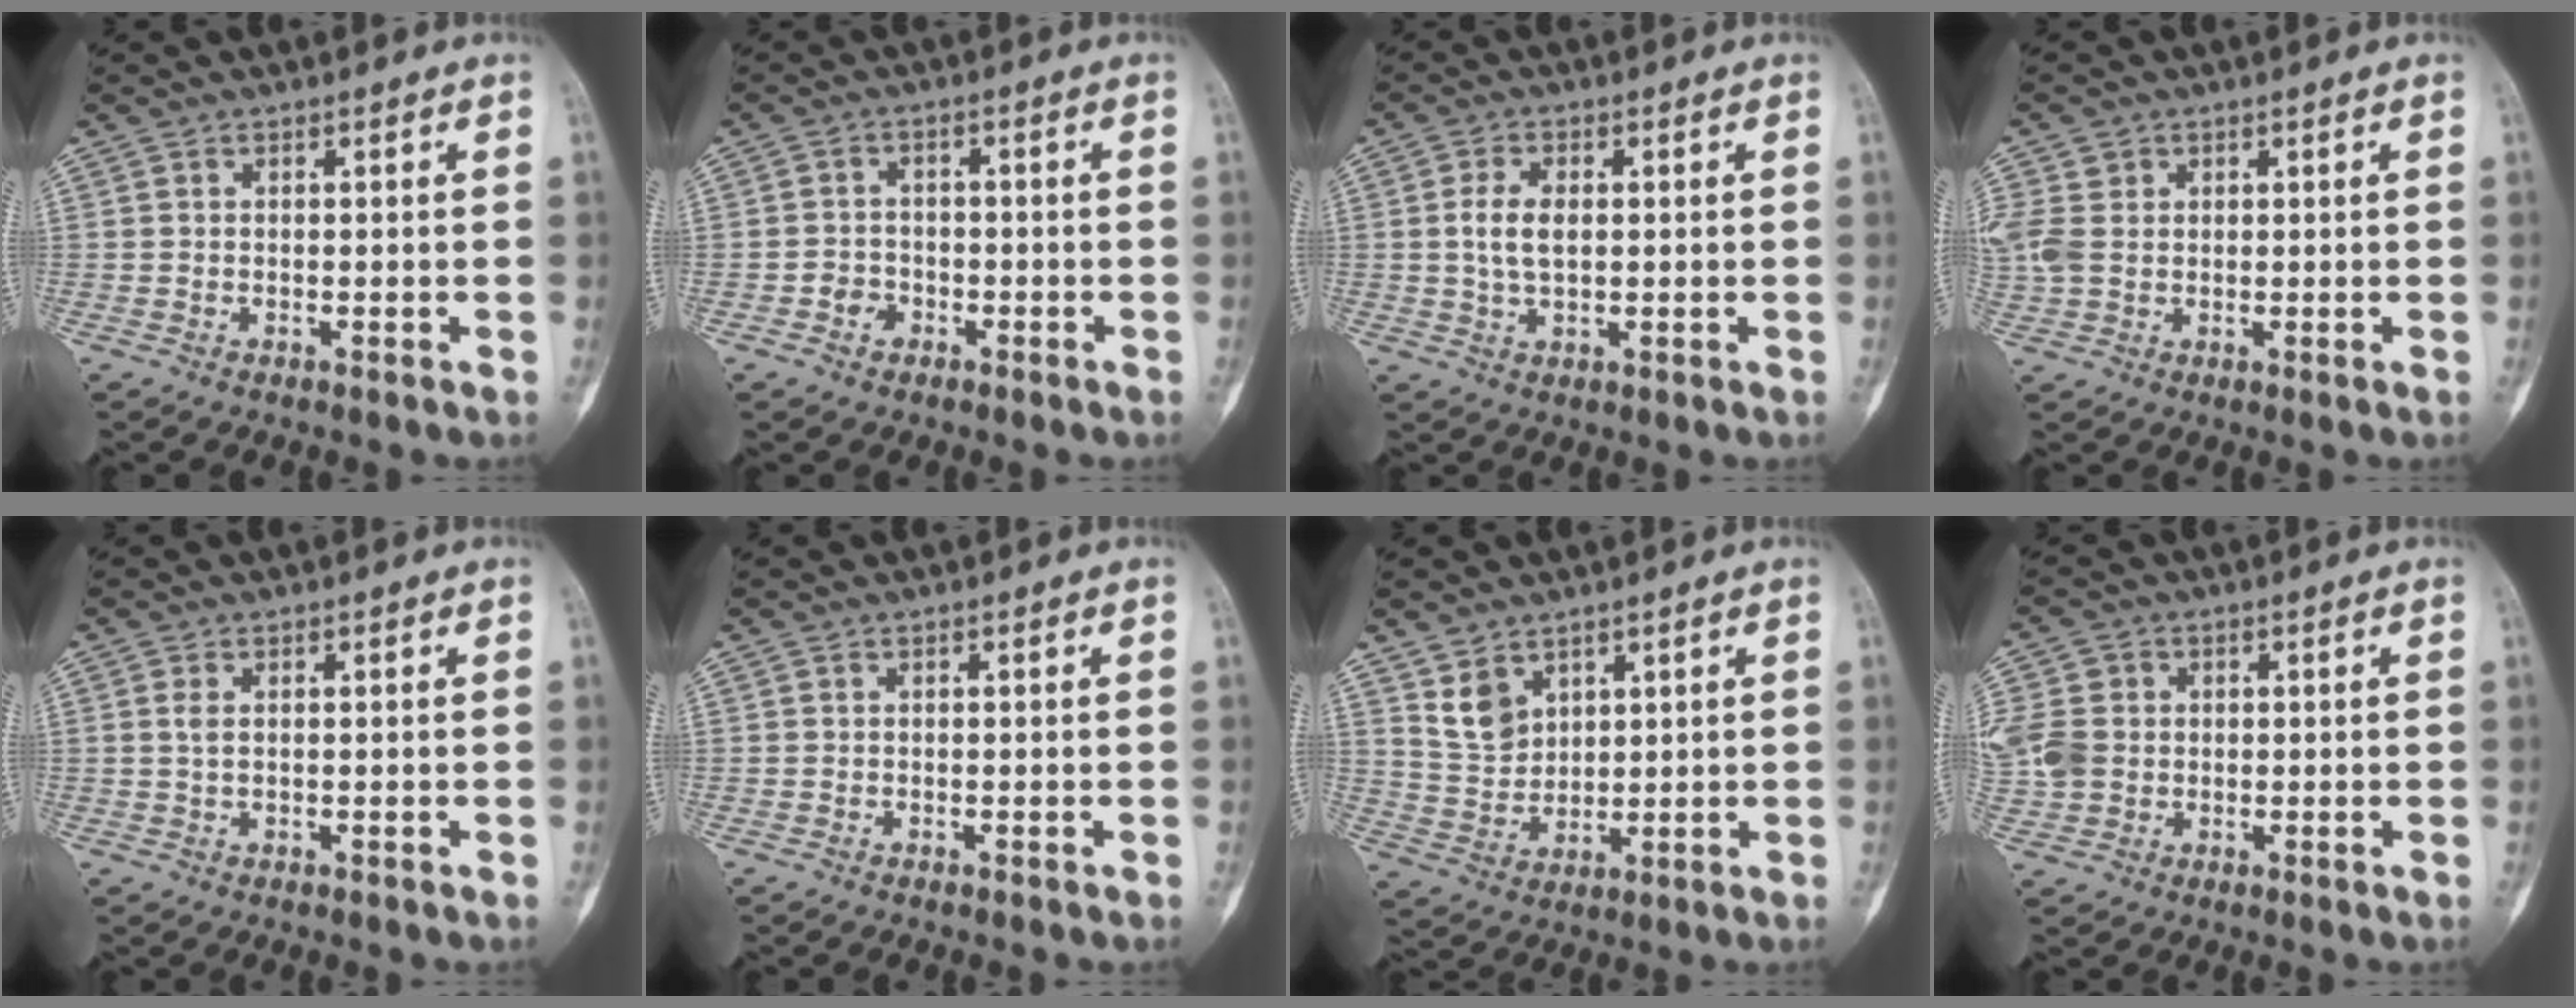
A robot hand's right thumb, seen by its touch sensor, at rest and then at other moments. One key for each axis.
{"total": 2.9, "fx": -1.4, "fy": 2.4, "fz": 0.9, "tx": -0.003, "ty": 0.017, "tz": -0.027}
{"total": 5.0, "fx": 0.5, "fy": 2.8, "fz": 4.2, "tx": -0.088, "ty": 0.001, "tz": 0.010}
{"total": 7.0, "fx": 1.4, "fy": 5.6, "fz": 4.0, "tx": -0.104, "ty": 0.010, "tz": 0.036}
{"total": 1.7, "fx": 0.4, "fy": 0.8, "fz": 1.4, "tx": -0.032, "ty": -0.001, "tz": 0.008}
{"total": 0.0}
{"total": 6.1, "fx": 3.7, "fy": 4.2, "fz": 2.6, "tx": -0.033, "ty": -0.025, "tz": 0.085}
{"total": 10.4, "fx": 1.2, "fy": 8.8, "fz": 5.3, "tx": -0.127, "ty": 0.011, "tz": 0.028}